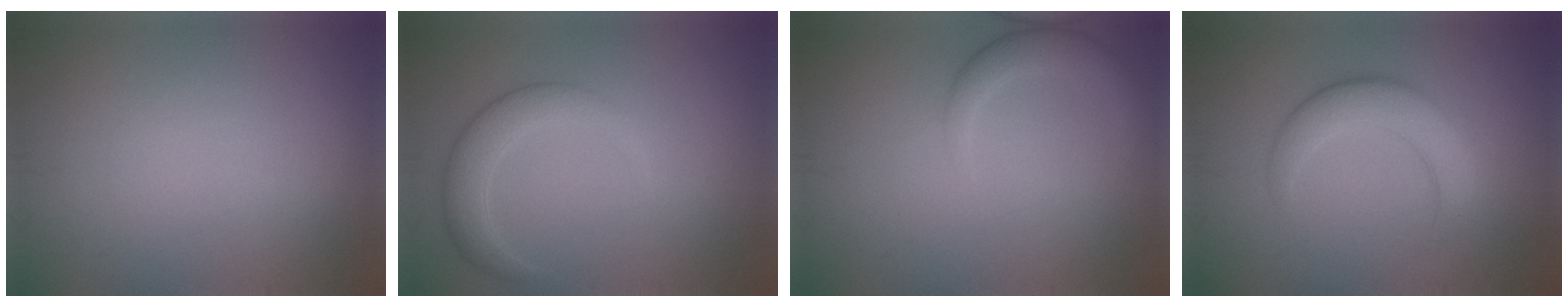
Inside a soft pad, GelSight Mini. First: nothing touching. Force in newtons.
{"total": 3.2, "press": 3.2, "slide": 0.2}
{"total": 2.8, "press": 2.7, "slide": 0.2}
{"total": 4.4, "press": 4.3, "slide": 0.5}